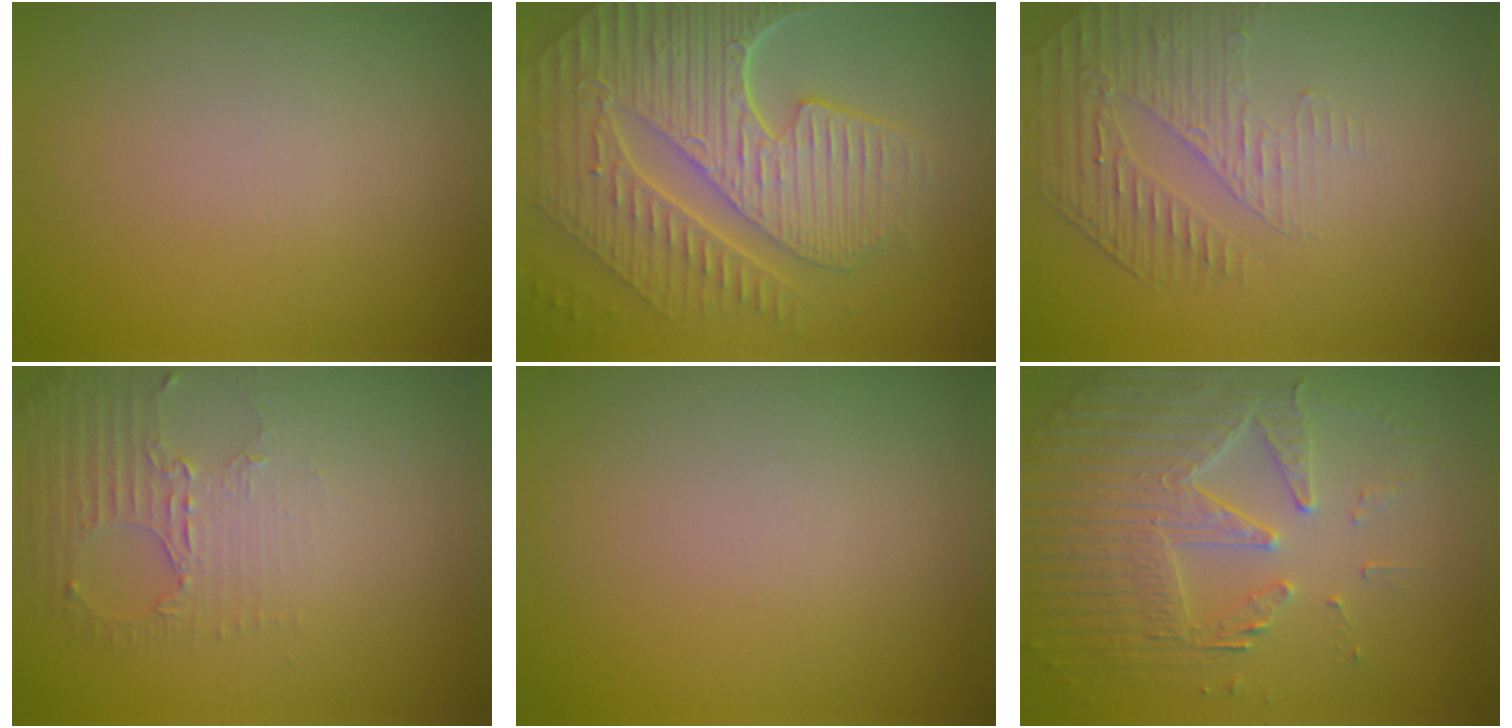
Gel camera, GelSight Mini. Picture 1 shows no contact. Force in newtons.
{"total": 9.6, "press": 6.5, "slide": 7.1}
{"total": 1.9, "press": 1.3, "slide": 1.3}
{"total": 2.5, "press": 1.8, "slide": 1.7}
{"total": 0.0}
{"total": 4.9, "press": 4.3, "slide": 2.3}